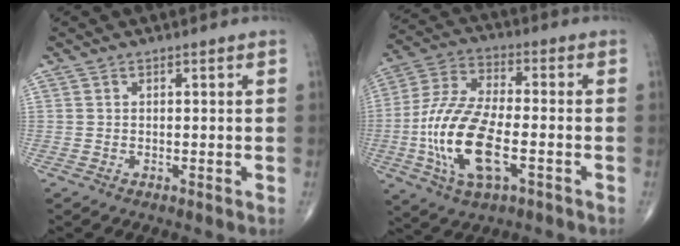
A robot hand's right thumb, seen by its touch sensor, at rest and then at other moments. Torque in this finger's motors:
{"motor_torque": [2.46, 2.54, 2.18, -0.12, 0.32]}